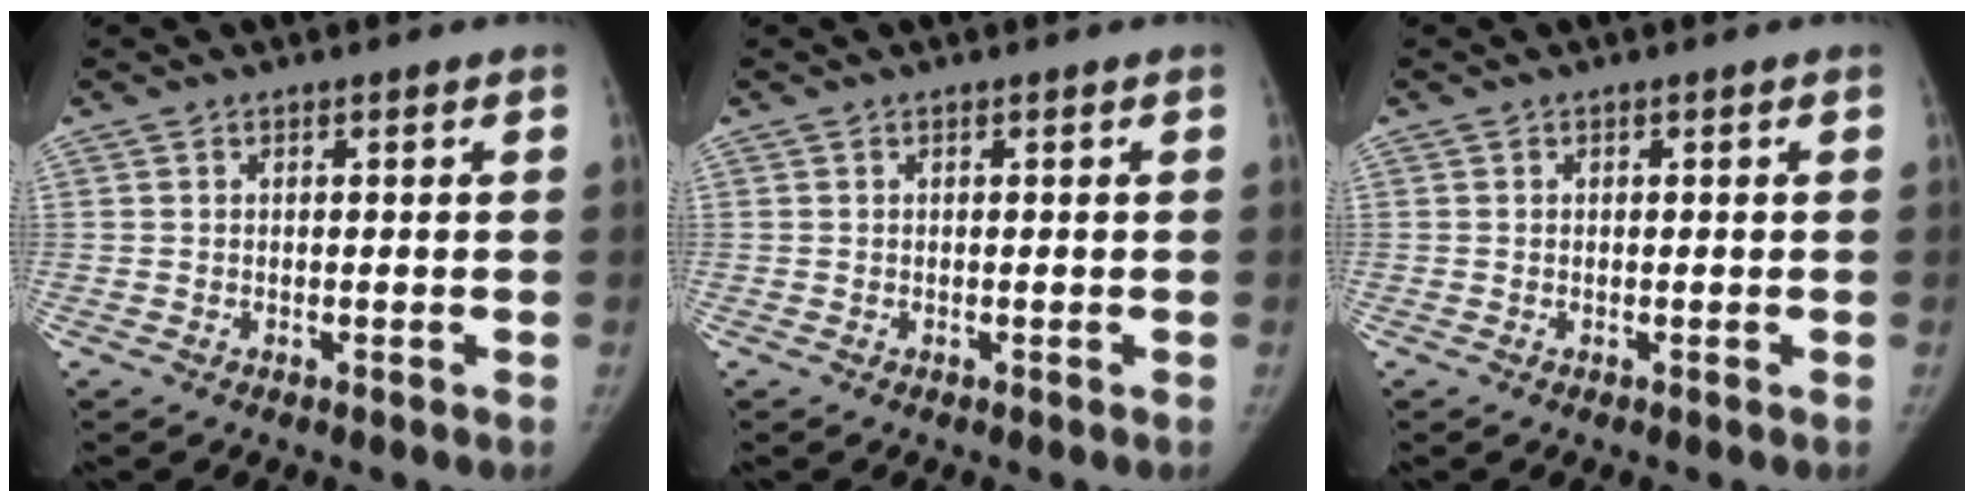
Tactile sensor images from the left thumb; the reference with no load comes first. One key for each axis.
{"total": 0.0}
{"total": 0.0}